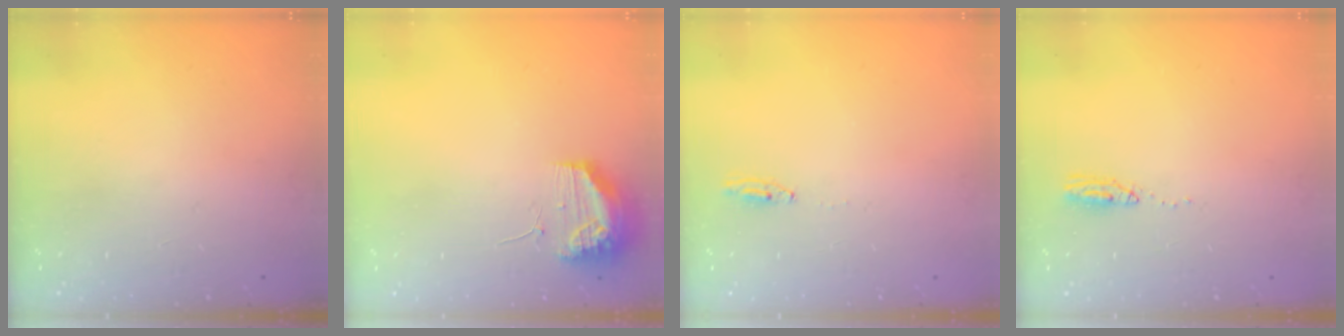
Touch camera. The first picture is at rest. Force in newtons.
{"total": 13.5, "press": 11.5, "slide": 7.0}
{"total": 2.0, "press": 2.0, "slide": 0.2}
{"total": 9.3, "press": 5.1, "slide": 7.7}